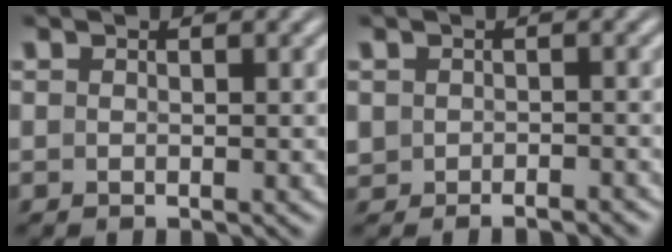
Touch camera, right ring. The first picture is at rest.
{"total": 2.0, "force": [-1.5, 1.2, 0.5], "torque": [-0.015, -0.011, -0.017]}